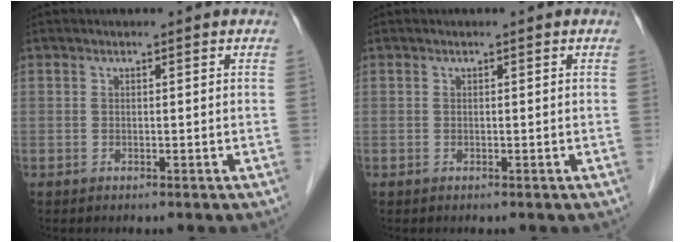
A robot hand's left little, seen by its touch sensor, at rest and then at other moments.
{"total": 0.0}